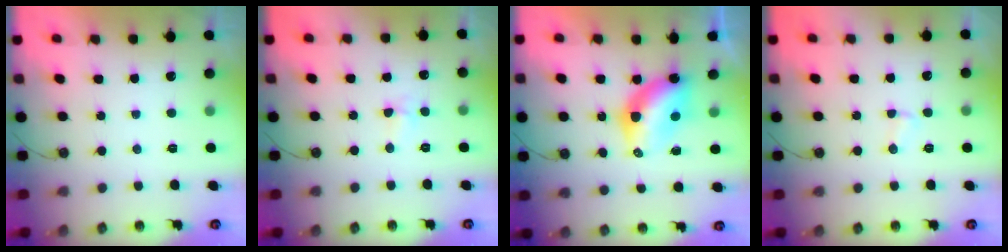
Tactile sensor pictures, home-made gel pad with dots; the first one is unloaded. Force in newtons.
{"total": 3.8, "press": 3.8, "slide": 0.5}
{"total": 7.8, "press": 7.8, "slide": 0.2}
{"total": 2.8, "press": 2.8, "slide": 0.3}